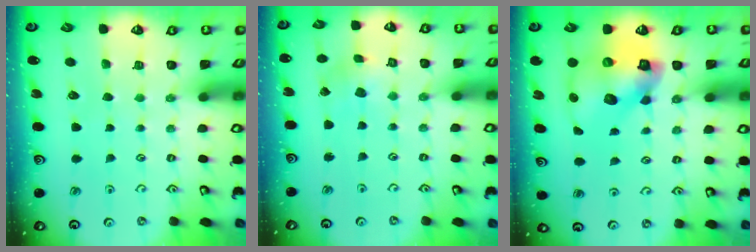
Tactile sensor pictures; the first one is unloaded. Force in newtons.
{"total": 2.2, "press": 2.2, "slide": 0.2}
{"total": 14.9, "press": 14.7, "slide": 1.9}